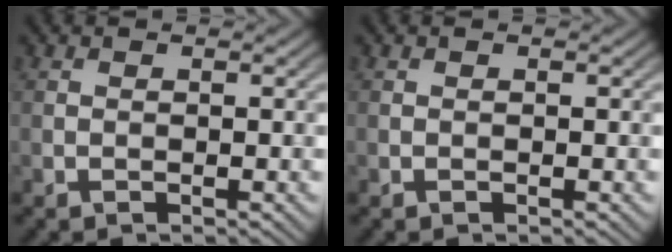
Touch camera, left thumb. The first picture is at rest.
{"total": 0.0}